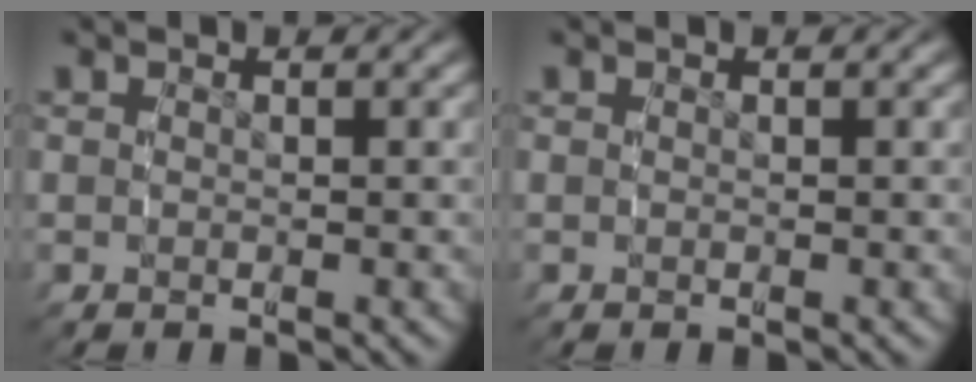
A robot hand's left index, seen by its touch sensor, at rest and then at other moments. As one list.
[{"total": 0.0}]